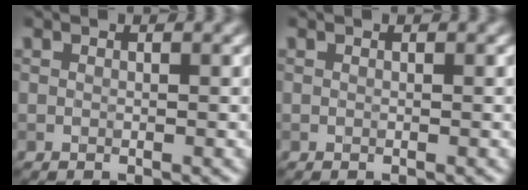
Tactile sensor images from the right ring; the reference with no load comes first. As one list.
[{"total": 0.0}]